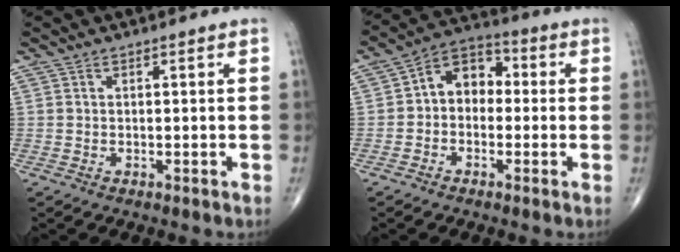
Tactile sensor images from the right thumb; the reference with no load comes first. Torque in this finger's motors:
{"motor_torque": [-0.05, 0.31, 0.39, 0.31, 0.16]}